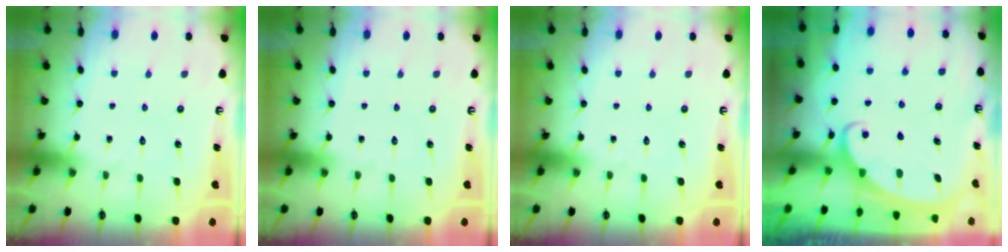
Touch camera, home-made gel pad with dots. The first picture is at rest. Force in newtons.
{"total": 0.0}
{"total": 0.0}
{"total": 1.9, "press": 1.9, "slide": 0.1}